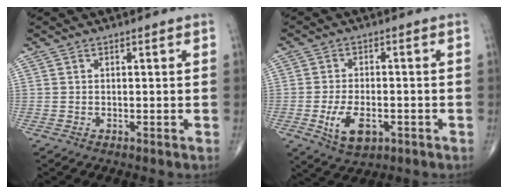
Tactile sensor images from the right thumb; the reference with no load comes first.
{"total": 7.6, "force": [-2.5, 4.2, 5.8], "torque": [-0.101, 0.001, -0.034]}